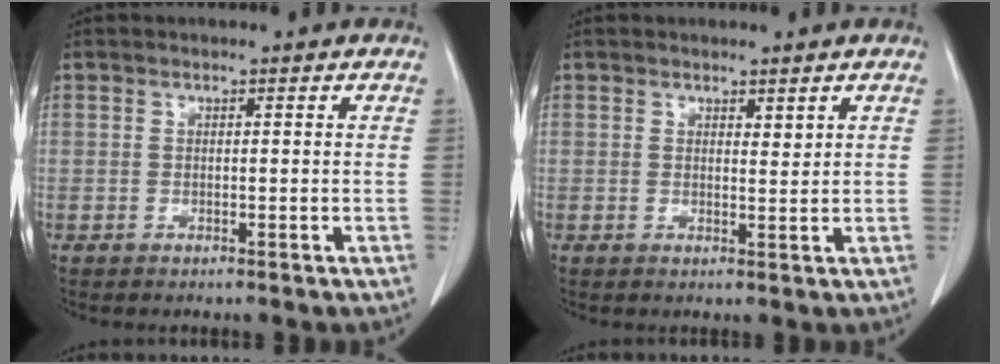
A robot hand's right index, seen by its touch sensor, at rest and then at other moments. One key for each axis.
{"total": 1.2, "fx": 0.9, "fy": 0.4, "fz": 0.7, "tx": -0.008, "ty": -0.009, "tz": 0.014}